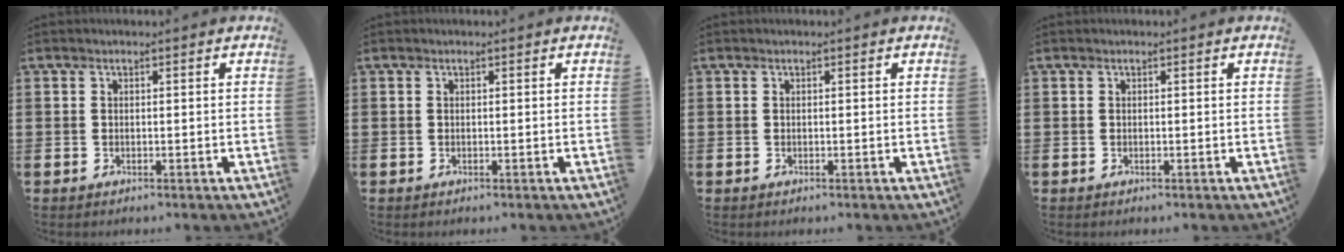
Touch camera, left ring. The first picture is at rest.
{"total": 0.0}
{"total": 0.0}
{"total": 0.0}